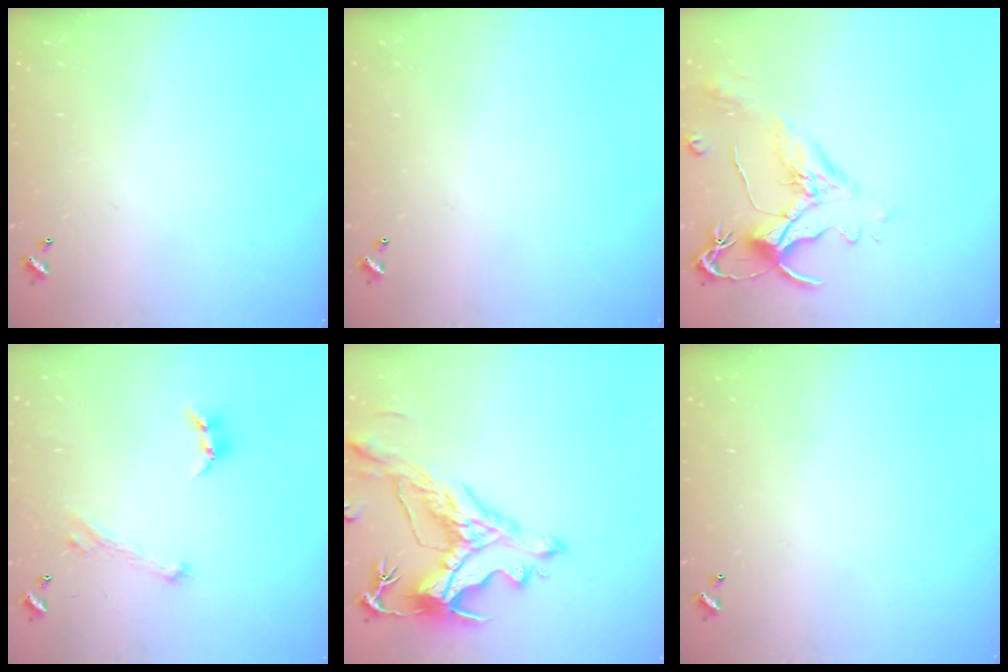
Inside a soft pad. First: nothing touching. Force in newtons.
{"total": 0.0}
{"total": 1.5, "press": 1.0, "slide": 1.1}
{"total": 1.8, "press": 1.7, "slide": 0.6}
{"total": 7.8, "press": 7.6, "slide": 1.8}
{"total": 0.0}